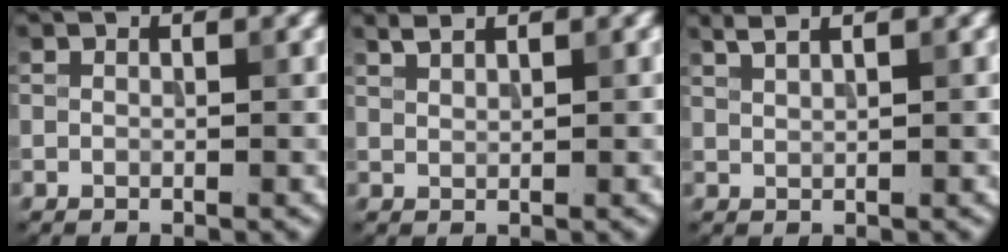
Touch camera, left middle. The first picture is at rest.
{"total": 1.2, "force": [1.1, 0.2, 0.4], "torque": [-0.009, 0.000, 0.024]}
{"total": 2.6, "force": [1.9, 0.9, 1.5], "torque": [-0.011, 0.010, 0.016]}